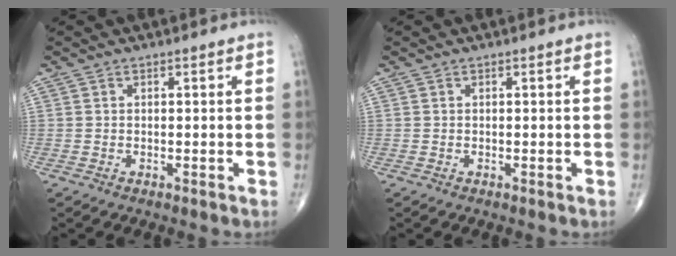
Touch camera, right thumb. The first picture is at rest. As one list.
[{"total": 0.0}]